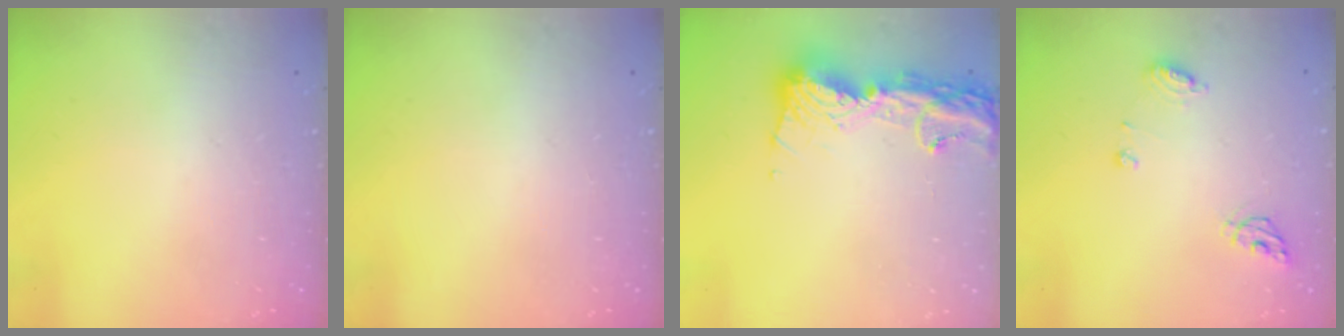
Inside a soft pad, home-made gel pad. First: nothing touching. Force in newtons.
{"total": 0.0}
{"total": 15.5, "press": 15.4, "slide": 1.5}
{"total": 7.2, "press": 7.2, "slide": 0.8}